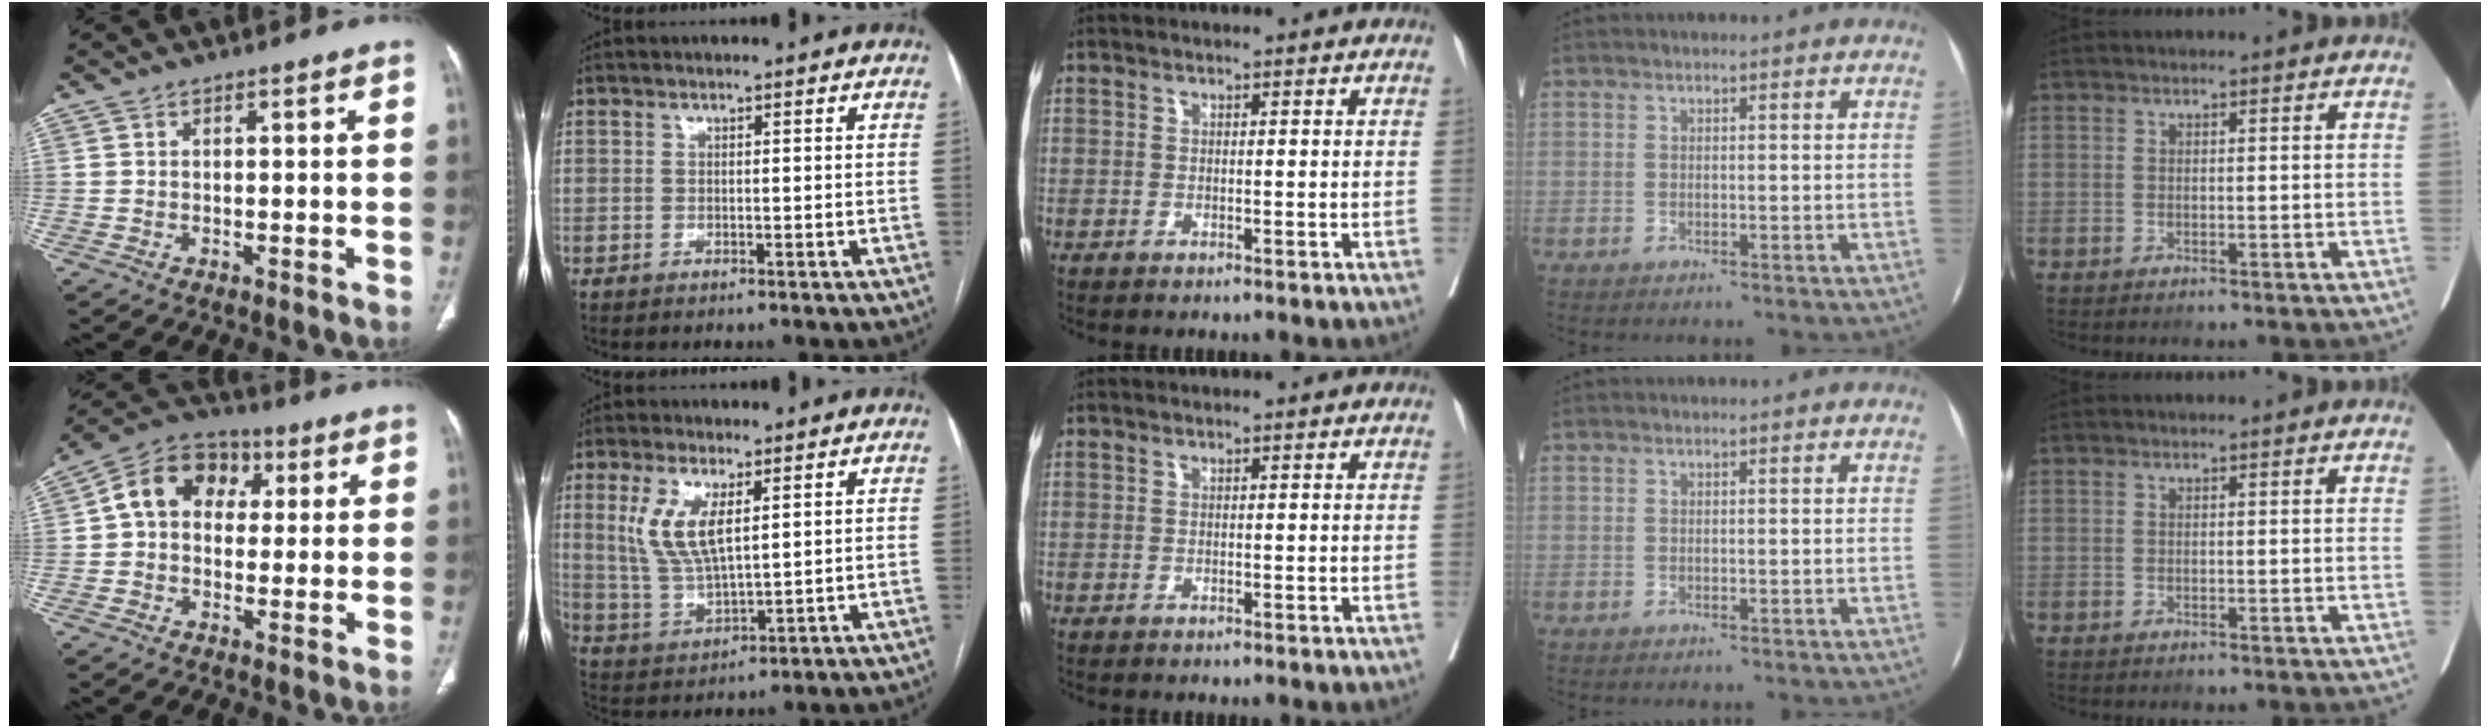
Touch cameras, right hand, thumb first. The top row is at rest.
{"thumb": {"total": 11.2, "force": [2.1, 8.8, 6.6], "torque": [-0.083, 0.027, 0.020]}, "index": {"total": 8.3, "force": [3.0, 2.7, 7.3], "torque": [-0.163, -0.001, 0.067]}}